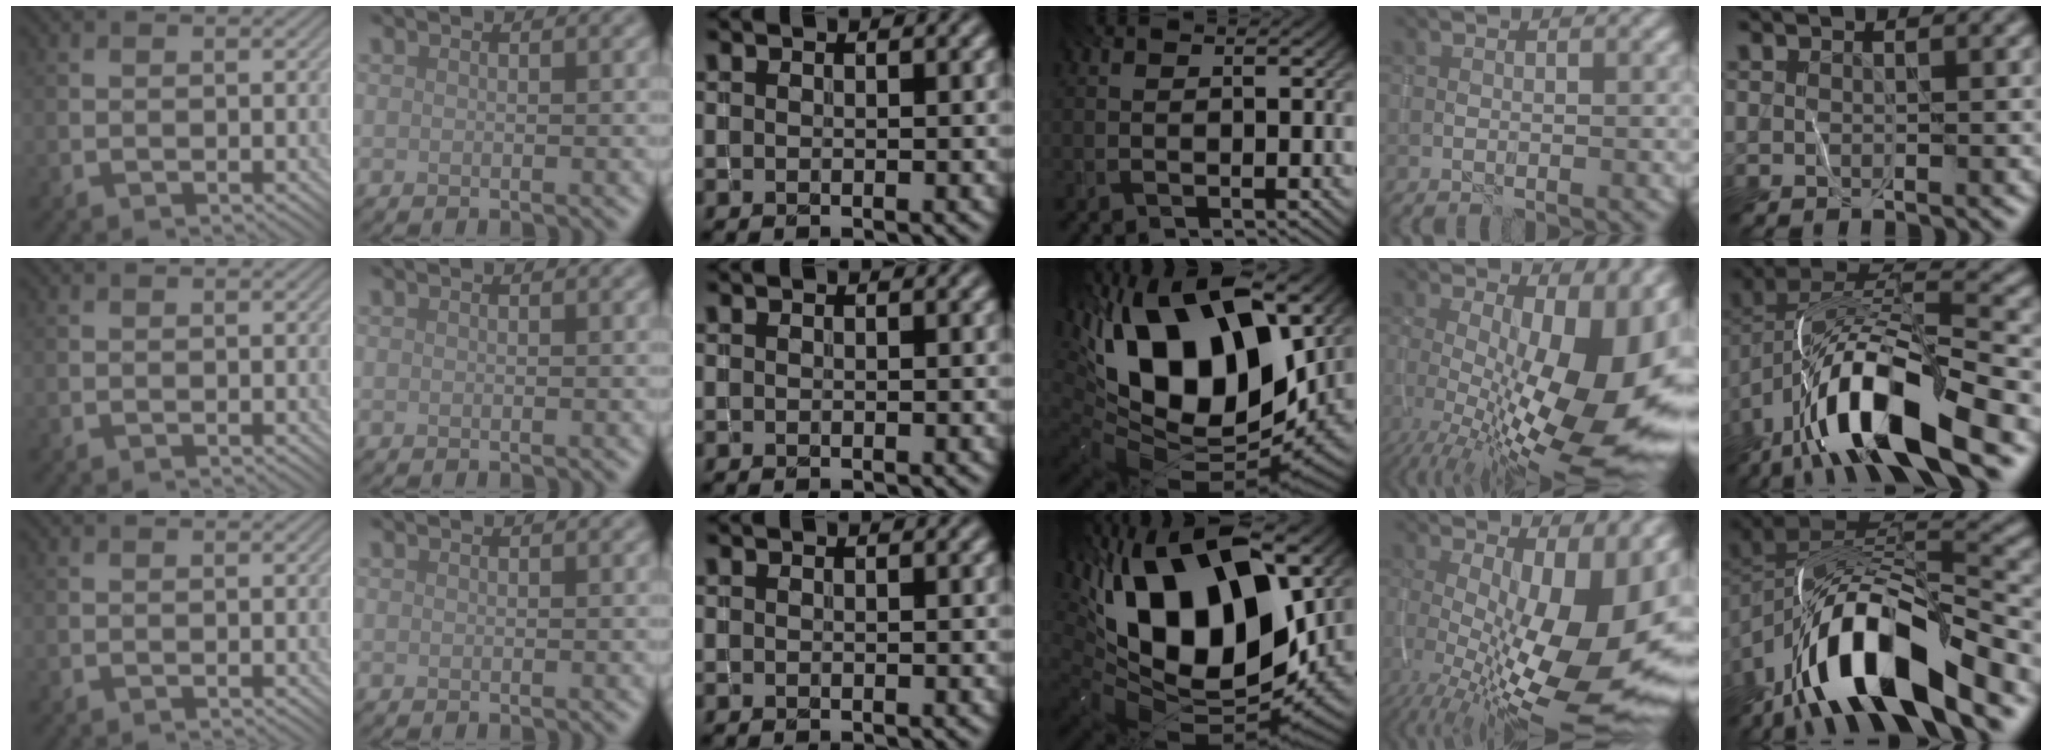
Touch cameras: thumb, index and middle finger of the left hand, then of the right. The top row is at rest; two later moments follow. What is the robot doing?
{"motion": "wrap", "object": "yarn"}